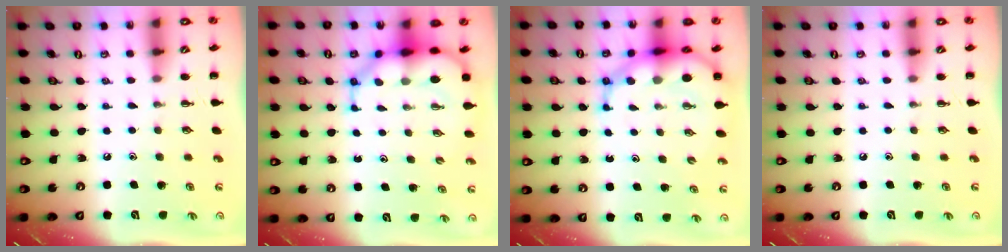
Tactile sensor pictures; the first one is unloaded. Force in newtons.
{"total": 9.4, "press": 8.9, "slide": 3.0}
{"total": 10.7, "press": 10.4, "slide": 2.9}
{"total": 0.0}